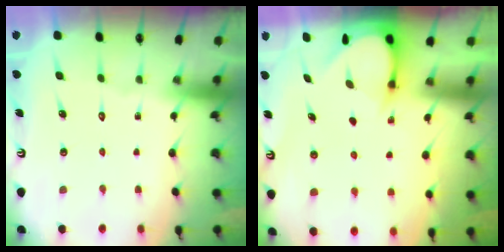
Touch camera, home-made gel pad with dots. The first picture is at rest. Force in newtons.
{"total": 3.7, "press": 3.7, "slide": 0.3}